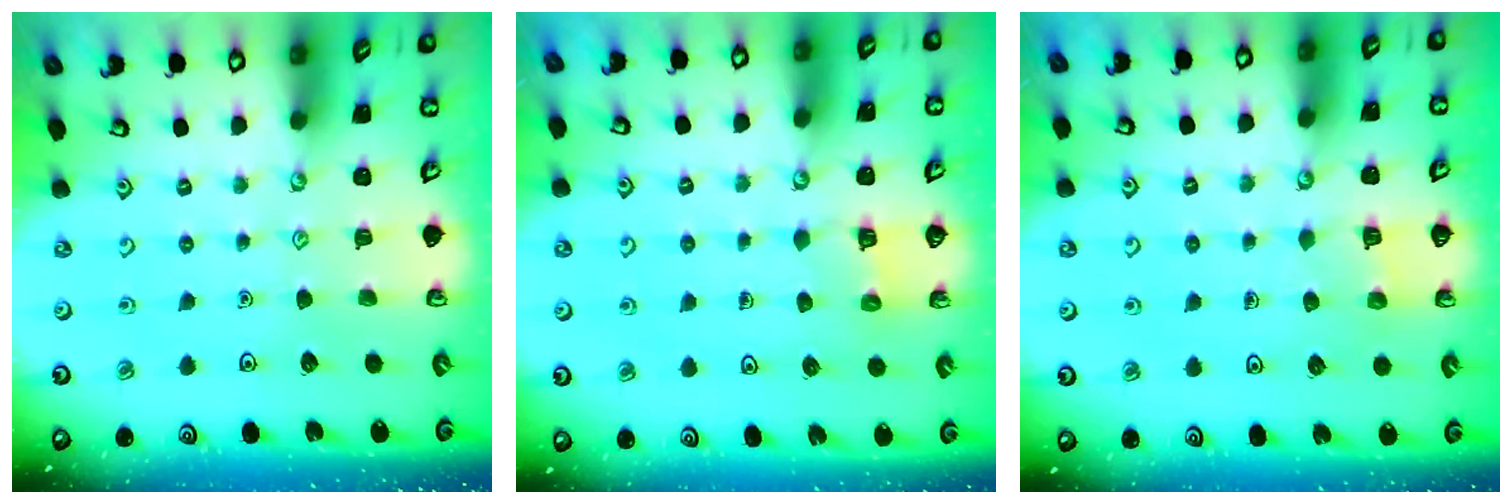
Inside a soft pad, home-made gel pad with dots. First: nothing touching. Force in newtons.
{"total": 4.1, "press": 4.1, "slide": 0.1}
{"total": 3.8, "press": 3.7, "slide": 0.3}